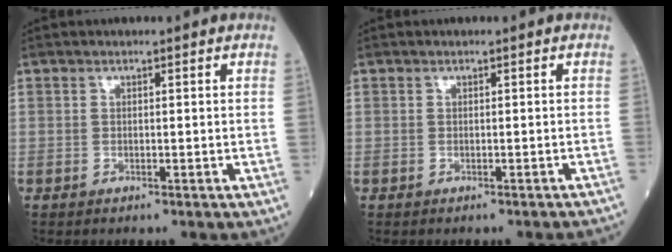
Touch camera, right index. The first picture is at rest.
{"total": 2.3, "force": [-2.3, -0.1, 0.6], "torque": [-0.005, -0.005, -0.023]}